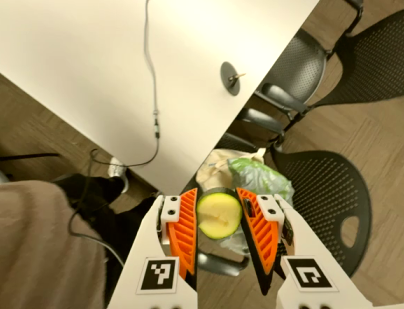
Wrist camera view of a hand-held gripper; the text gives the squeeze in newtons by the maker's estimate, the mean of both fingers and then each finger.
{"total": 8.3, "left": 8.2, "right": 8.4}